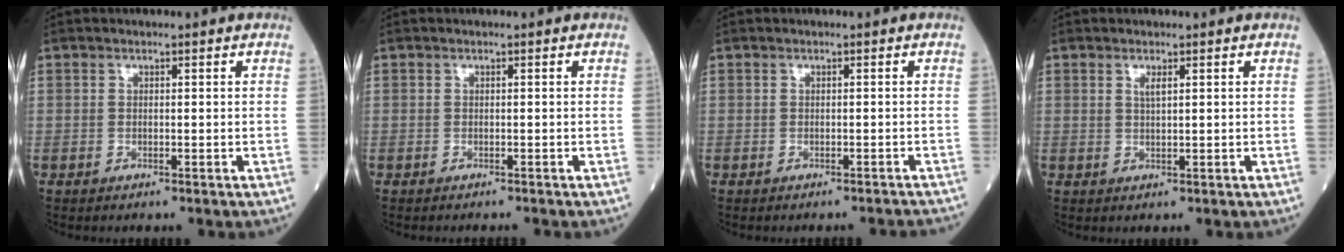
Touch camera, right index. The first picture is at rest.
{"total": 1.2, "force": [-1.1, -0.1, 0.3], "torque": [-0.002, 0.001, -0.015]}
{"total": 4.1, "force": [-4.0, -0.2, 0.8], "torque": [-0.011, -0.018, -0.040]}
{"total": 1.3, "force": [0.7, 0.1, 1.1], "torque": [-0.028, -0.004, 0.012]}